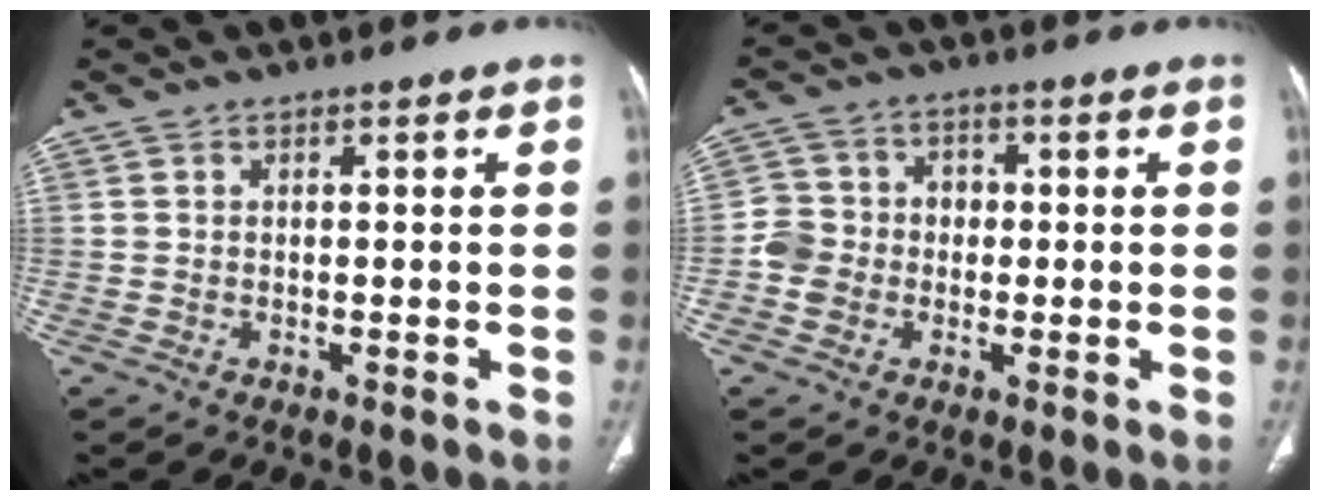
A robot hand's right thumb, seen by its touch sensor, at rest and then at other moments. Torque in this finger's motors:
{"motor_torque": [-0.02, -0.19, 0.43, 0.21, 0.00]}